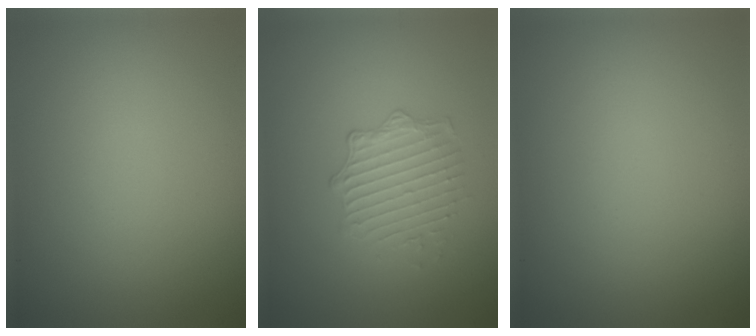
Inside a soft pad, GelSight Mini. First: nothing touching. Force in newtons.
{"total": 2.3, "press": 1.6, "slide": 1.6}
{"total": 0.0}